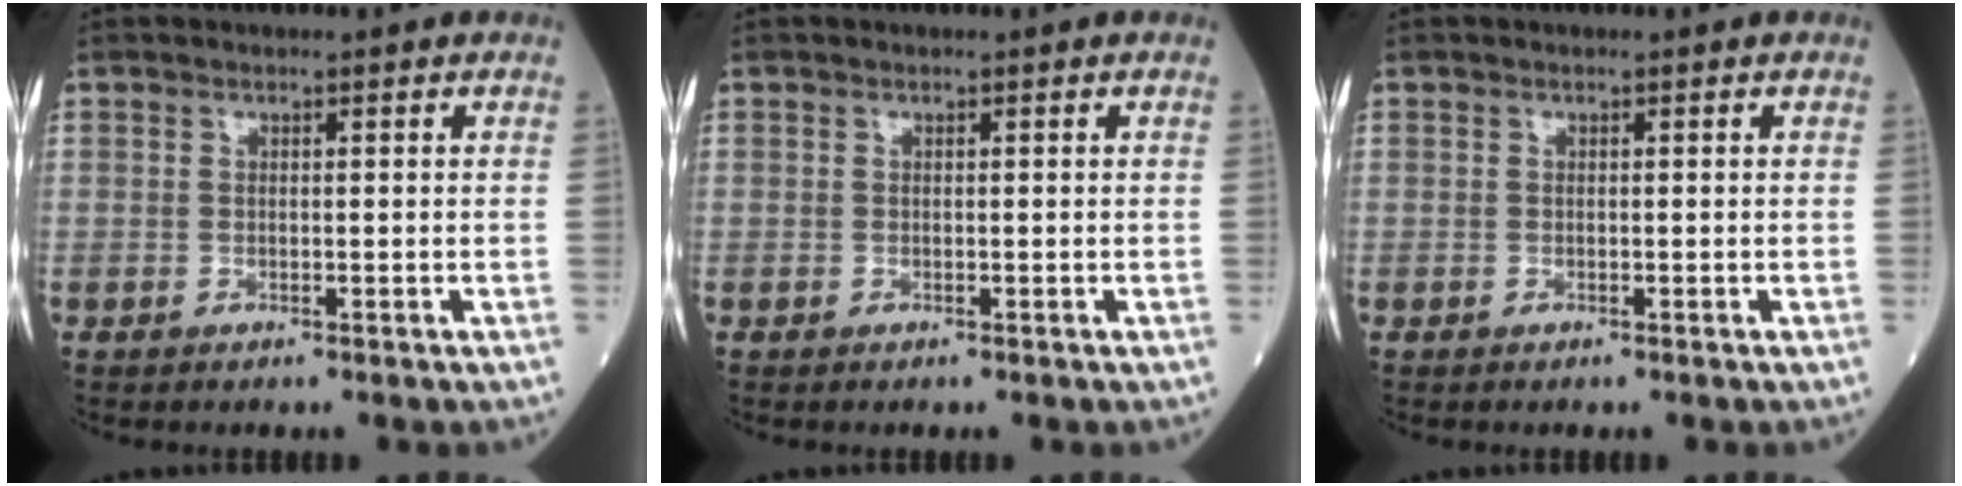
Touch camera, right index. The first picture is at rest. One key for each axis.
{"total": 0.0}
{"total": 0.0}